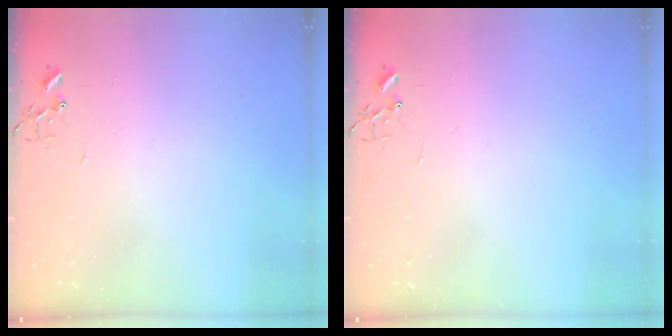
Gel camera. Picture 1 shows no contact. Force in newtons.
{"total": 0.0}